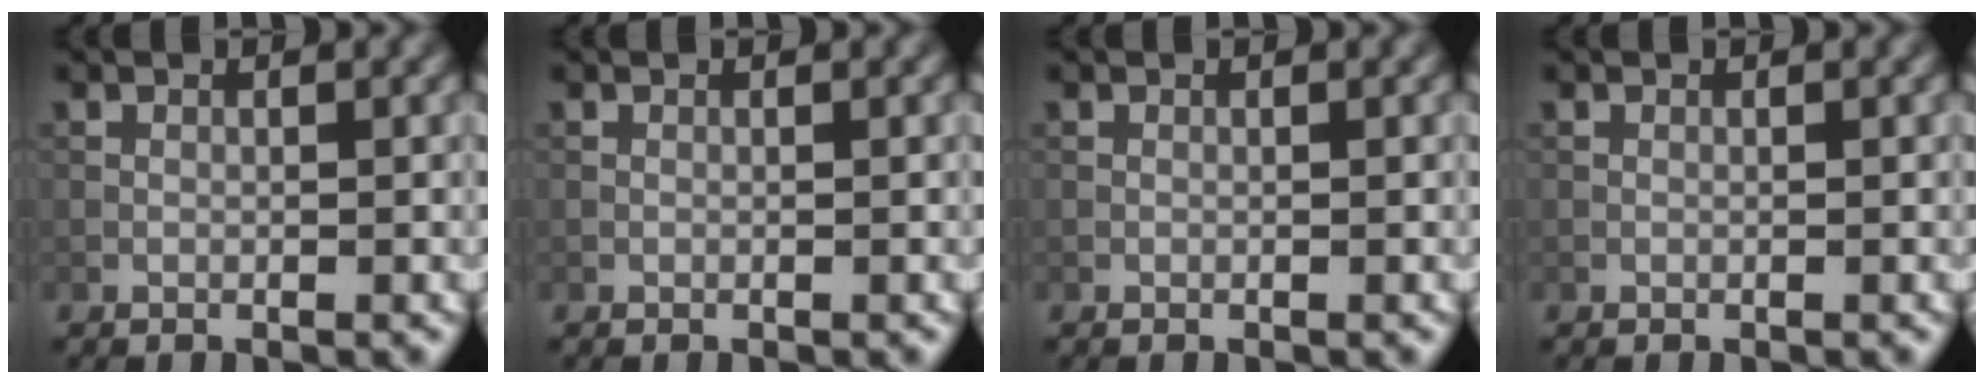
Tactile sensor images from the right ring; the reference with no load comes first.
{"total": 0.0}
{"total": 0.0}
{"total": 0.0}